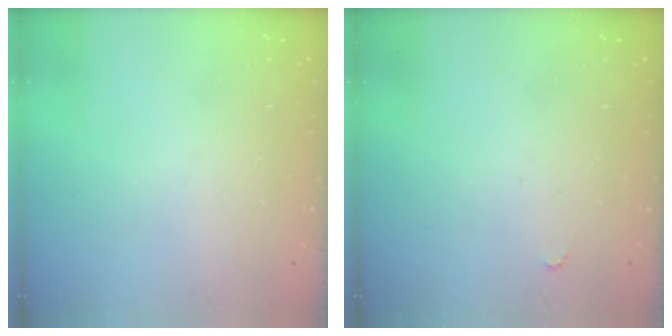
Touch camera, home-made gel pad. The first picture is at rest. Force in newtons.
{"total": 2.8, "press": 2.8, "slide": 0.4}